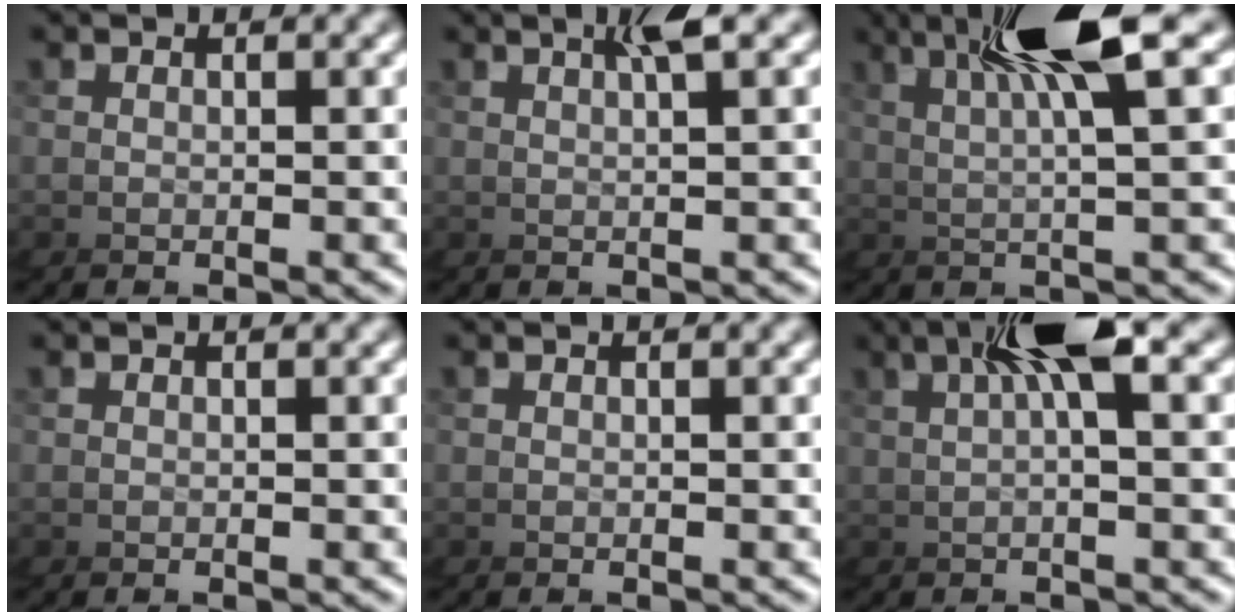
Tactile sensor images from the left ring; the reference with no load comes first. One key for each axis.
{"total": 2.3, "fx": 0.9, "fy": -2.2, "fz": 0.1, "tx": -0.021, "ty": 0.016, "tz": 0.015}
{"total": 7.3, "fx": 4.1, "fy": 0.1, "fz": 6.0, "tx": -0.121, "ty": 0.030, "tz": 0.058}
{"total": 0.0}
{"total": 0.0}
{"total": 4.7, "fx": 1.5, "fy": -0.8, "fz": 4.4, "tx": -0.098, "ty": 0.027, "tz": 0.019}